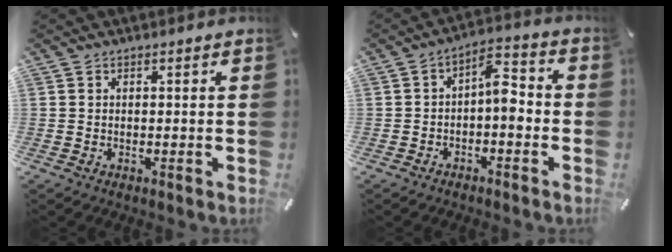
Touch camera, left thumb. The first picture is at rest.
{"total": 7.0, "force": [-1.4, 3.6, 5.8], "torque": [-0.087, 0.015, -0.029]}